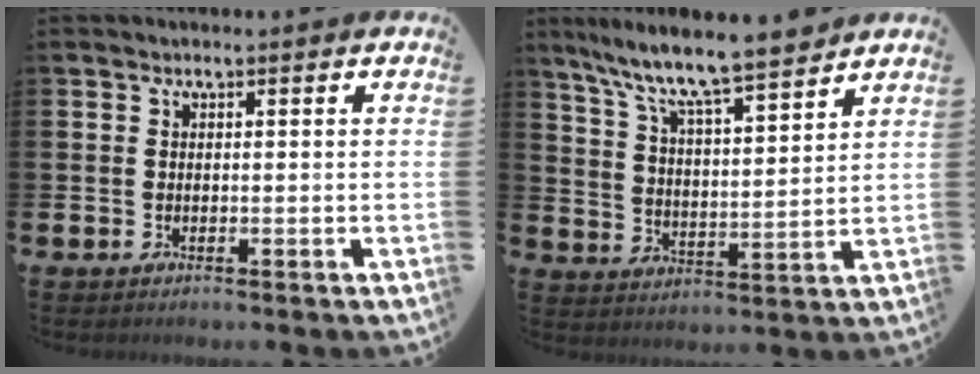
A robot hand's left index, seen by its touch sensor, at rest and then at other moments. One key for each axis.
{"total": 8.8, "fx": 8.1, "fy": 0.5, "fz": 3.4, "tx": -0.104, "ty": -0.054, "tz": 0.141}